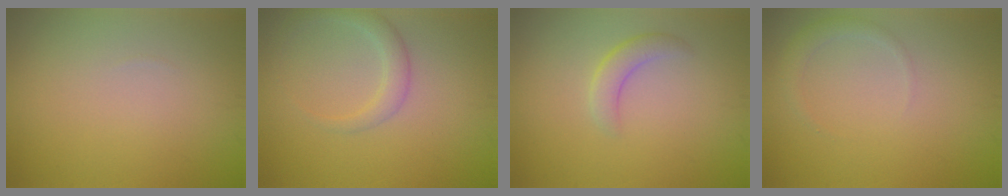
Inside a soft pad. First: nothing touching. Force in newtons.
{"total": 2.4, "press": 2.4, "slide": 0.2}
{"total": 2.1, "press": 2.1, "slide": 0.2}
{"total": 1.3, "press": 1.3, "slide": 0.1}